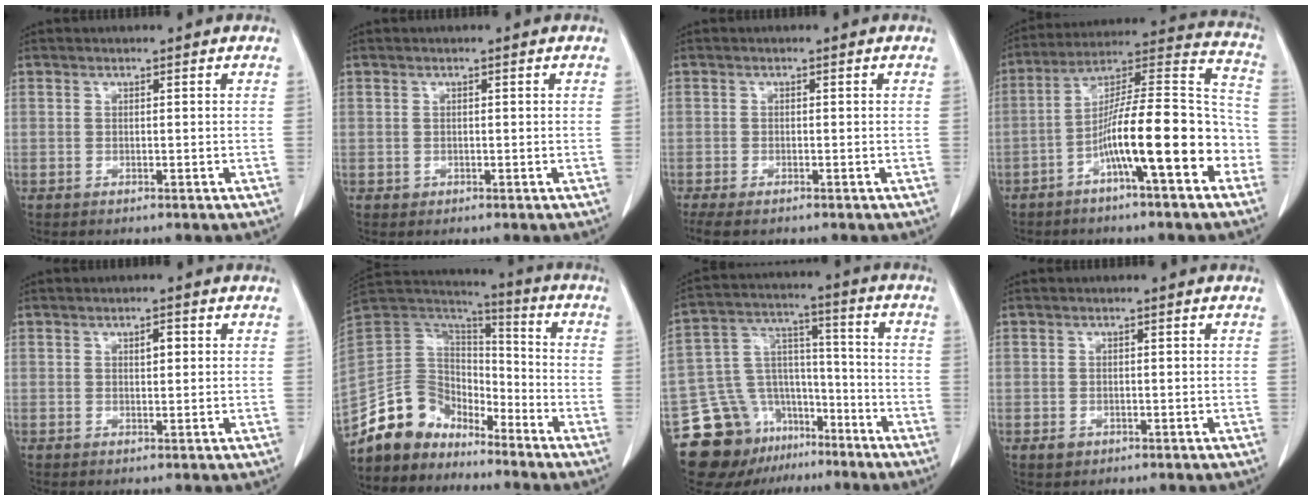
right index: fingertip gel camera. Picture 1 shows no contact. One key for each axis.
{"total": 0.7, "fx": 0.0, "fy": 0.7, "fz": 0.3, "tx": -0.004, "ty": 0.002, "tz": 0.005}
{"total": 5.3, "fx": -3.5, "fy": 2.3, "fz": 3.2, "tx": -0.069, "ty": -0.010, "tz": -0.057}
{"total": 17.4, "fx": -6.5, "fy": 2.6, "fz": 15.9, "tx": -0.252, "ty": 0.027, "tz": -0.108}
{"total": 2.1, "fx": 0.6, "fy": 0.9, "fz": 1.8, "tx": -0.030, "ty": 0.000, "tz": 0.011}
{"total": 12.5, "fx": -10.1, "fy": 7.0, "fz": 2.5, "tx": -0.050, "ty": 0.056, "tz": -0.191}
{"total": 17.0, "fx": -11.6, "fy": 11.1, "fz": 5.6, "tx": -0.105, "ty": 0.074, "tz": -0.187}
{"total": 2.0, "fx": -0.7, "fy": 1.6, "fz": 0.9, "tx": -0.014, "ty": 0.004, "tz": -0.001}